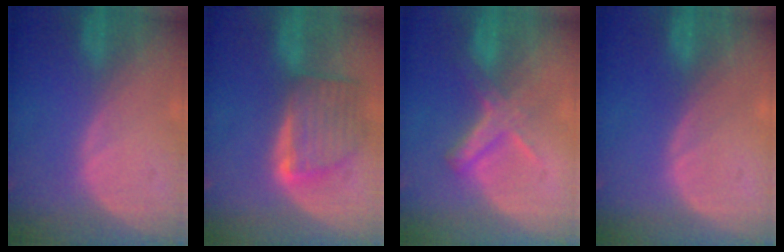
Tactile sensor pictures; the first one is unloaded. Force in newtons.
{"total": 7.9, "press": 7.2, "slide": 3.3}
{"total": 5.6, "press": 5.2, "slide": 2.2}
{"total": 0.0}